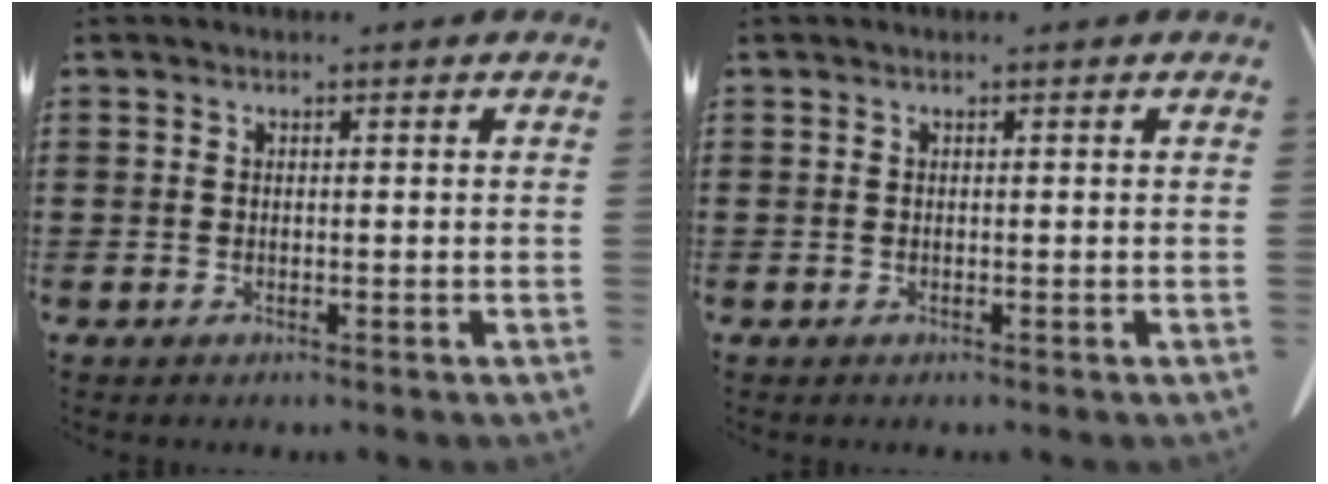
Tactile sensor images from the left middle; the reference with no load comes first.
{"total": 0.0}